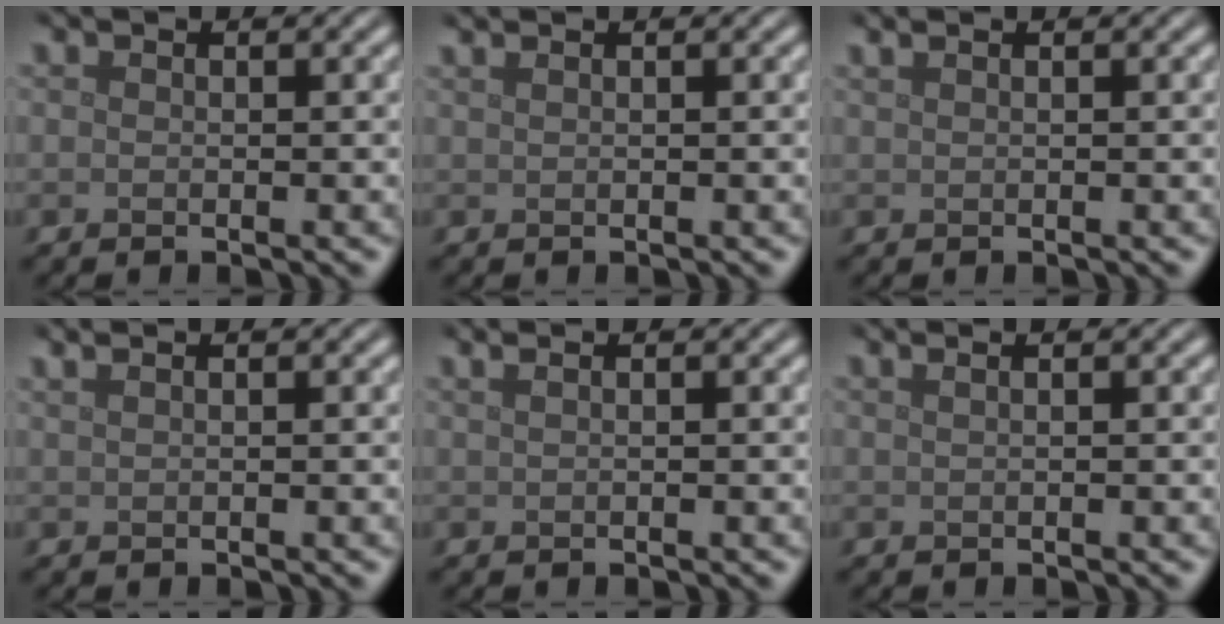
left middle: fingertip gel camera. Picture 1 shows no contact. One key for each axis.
{"total": 1.8, "fx": 1.1, "fy": 0.9, "fz": 1.1, "tx": -0.009, "ty": 0.001, "tz": 0.001}
{"total": 1.1, "fx": 0.8, "fy": 0.4, "fz": 0.7, "tx": -0.010, "ty": 0.003, "tz": 0.008}
{"total": 2.1, "fx": 1.3, "fy": 0.9, "fz": 1.3, "tx": -0.013, "ty": 0.004, "tz": 0.003}
{"total": 2.5, "fx": 1.4, "fy": 1.3, "fz": 1.6, "tx": -0.012, "ty": 0.010, "tz": -0.005}
{"total": 2.6, "fx": 1.4, "fy": 1.4, "fz": 1.7, "tx": -0.004, "ty": 0.012, "tz": -0.009}